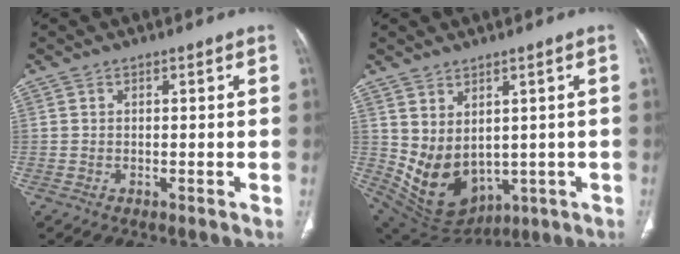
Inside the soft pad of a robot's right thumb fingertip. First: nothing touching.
{"total": 12.0, "force": [0.5, 8.5, 8.4], "torque": [-0.134, -0.015, 0.054]}